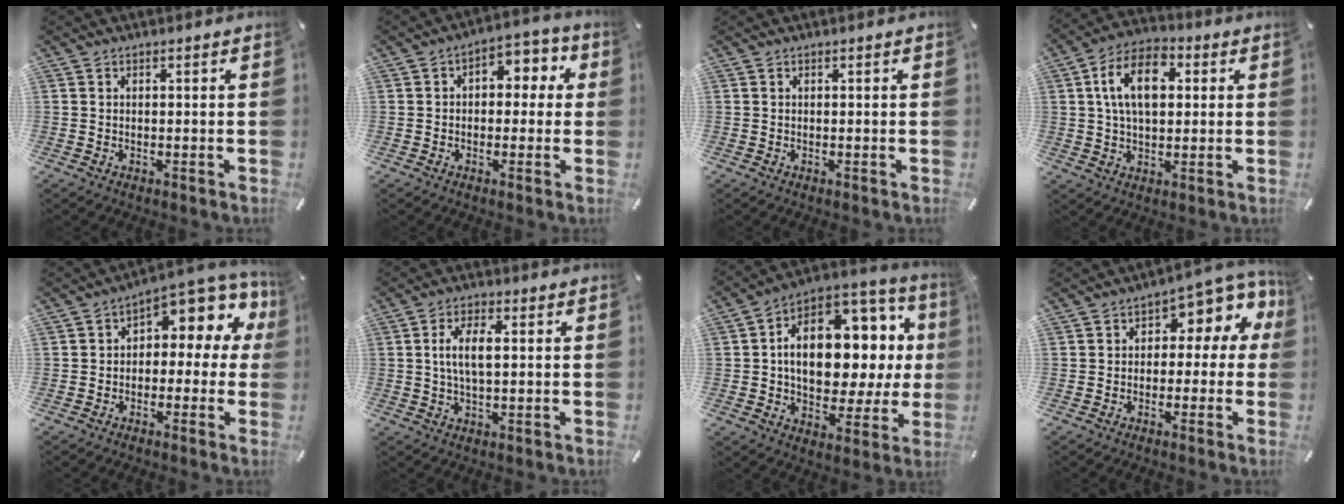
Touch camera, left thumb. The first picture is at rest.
{"total": 5.3, "force": [0.3, 4.1, 3.3], "torque": [-0.042, 0.008, -0.003]}
{"total": 0.0}
{"total": 12.6, "force": [2.7, 8.0, 9.4], "torque": [-0.180, 0.007, 0.045]}
{"total": 7.8, "force": [4.1, 4.5, 5.0], "torque": [-0.066, -0.038, 0.070]}
{"total": 6.7, "force": [0.7, 2.8, 6.1], "torque": [-0.132, 0.005, 0.007]}
{"total": 17.4, "force": [1.8, 12.0, 12.5], "torque": [-0.185, -0.020, 0.034]}
{"total": 6.8, "force": [2.2, 4.6, 4.6], "torque": [-0.053, -0.022, 0.034]}